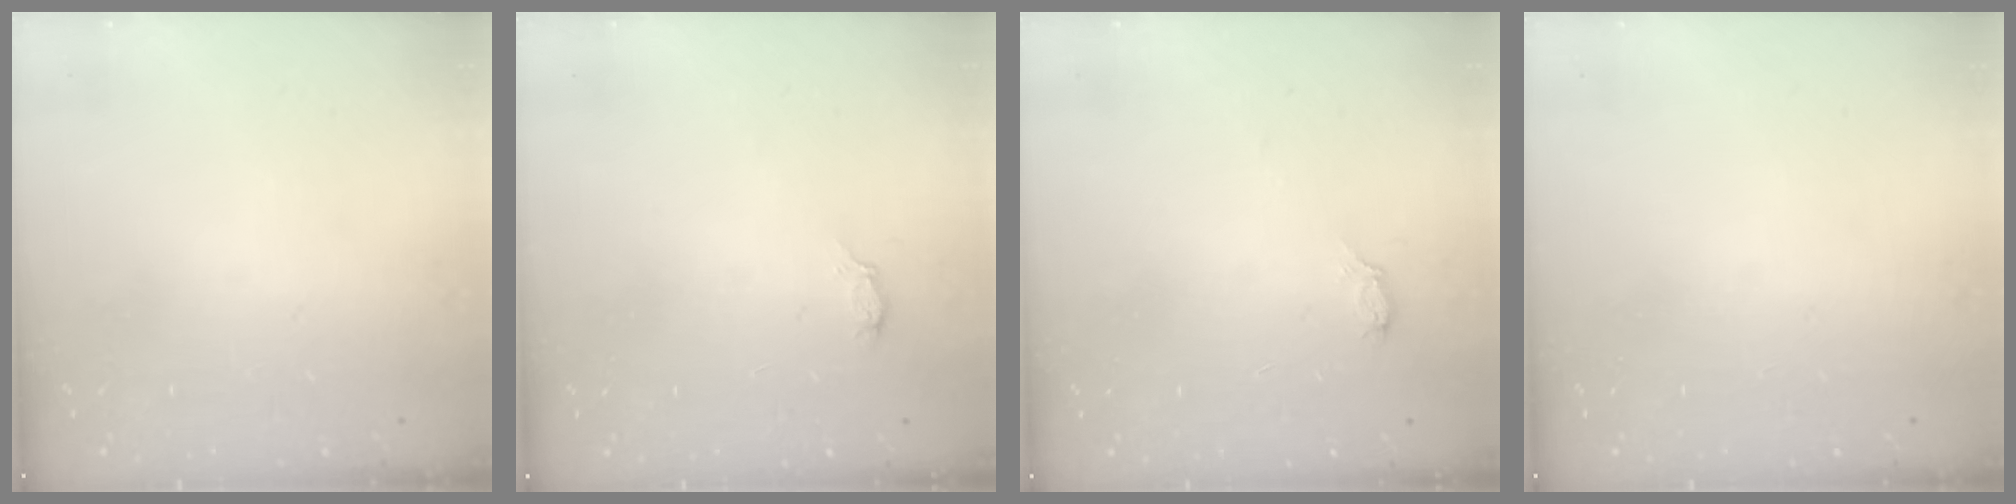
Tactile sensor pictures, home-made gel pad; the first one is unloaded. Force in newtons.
{"total": 2.8, "press": 2.8, "slide": 0.3}
{"total": 3.3, "press": 3.3, "slide": 0.4}
{"total": 0.0}